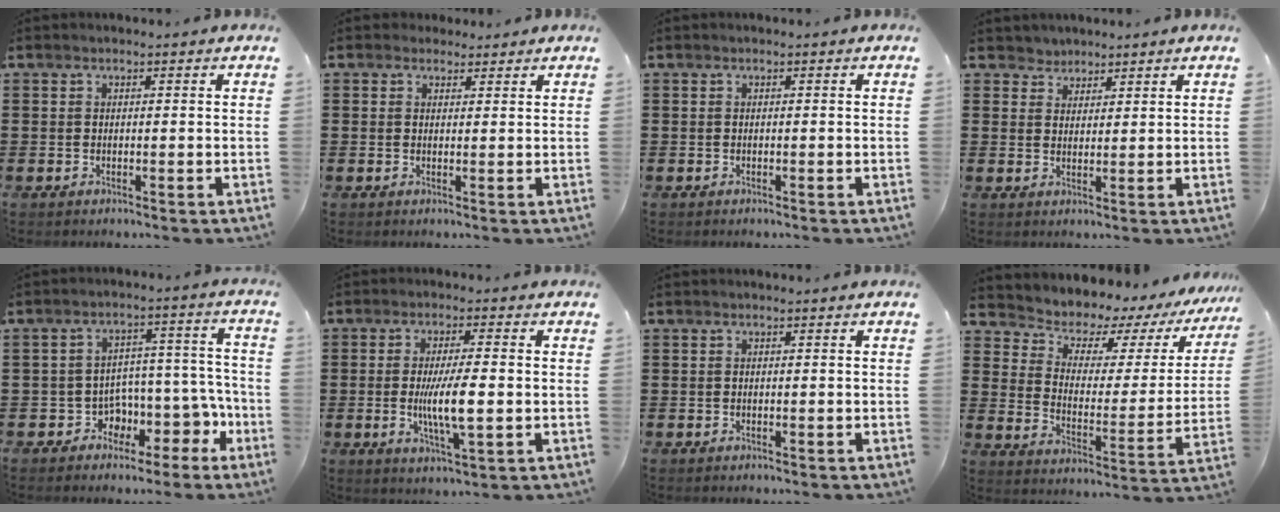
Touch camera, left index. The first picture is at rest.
{"total": 1.8, "force": [1.5, 1.1, 0.1], "torque": [-0.008, 0.007, 0.029]}
{"total": 0.0}
{"total": 2.4, "force": [1.9, 1.4, -0.3], "torque": [-0.005, 0.006, 0.037]}
{"total": 4.8, "force": [-2.5, 4.0, 0.8], "torque": [-0.035, -0.005, -0.045]}
{"total": 7.7, "force": [-0.7, 1.6, 7.5], "torque": [-0.150, -0.009, -0.019]}
{"total": 0.0}
{"total": 5.0, "force": [4.5, 2.1, 0.5], "torque": [-0.038, -0.049, 0.071]}